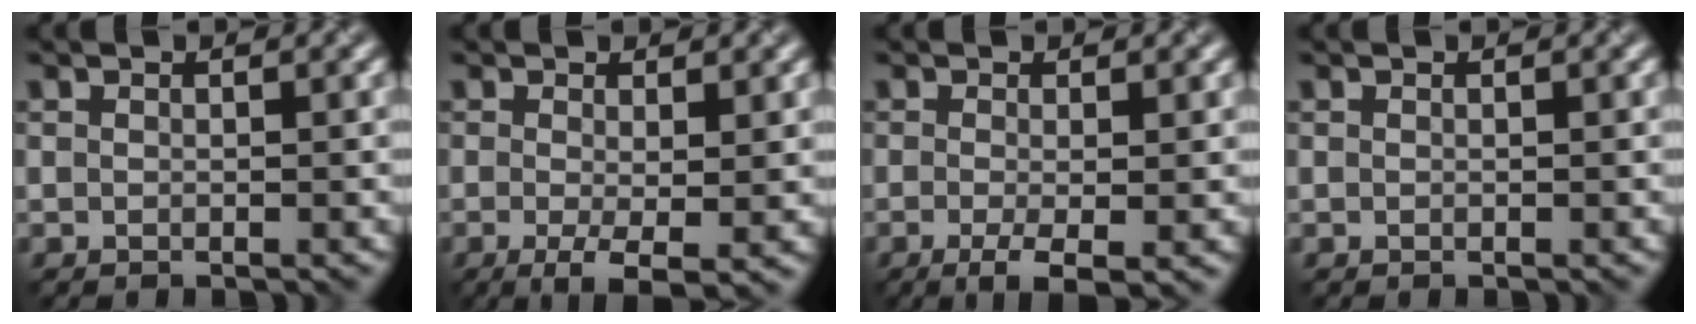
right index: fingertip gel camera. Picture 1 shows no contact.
{"total": 3.6, "force": [-0.7, 0.8, 3.5], "torque": [-0.066, -0.013, -0.012]}
{"total": 3.2, "force": [-1.0, 0.8, 3.0], "torque": [-0.057, -0.011, -0.018]}
{"total": 0.0}